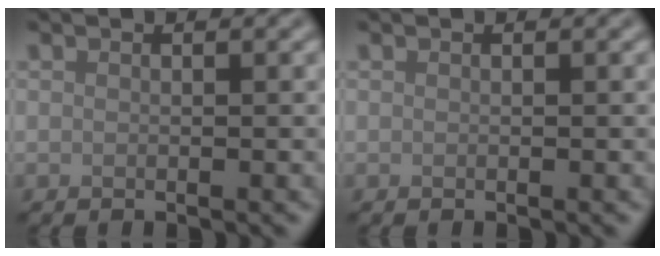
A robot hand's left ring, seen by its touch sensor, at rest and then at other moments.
{"total": 0.0}